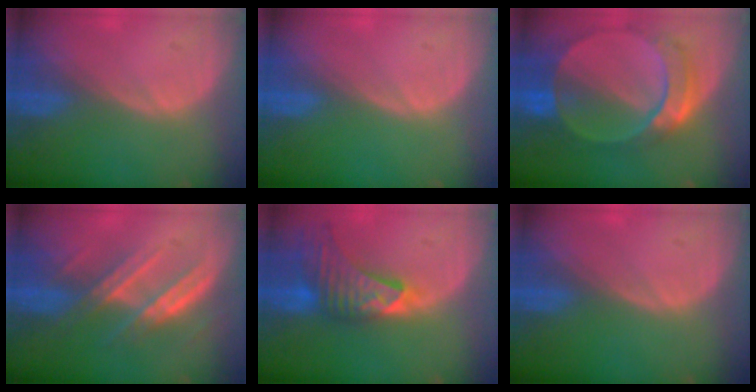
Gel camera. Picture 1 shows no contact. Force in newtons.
{"total": 0.0}
{"total": 9.7, "press": 8.4, "slide": 4.9}
{"total": 7.1, "press": 6.6, "slide": 2.6}
{"total": 9.1, "press": 8.3, "slide": 3.8}
{"total": 0.0}